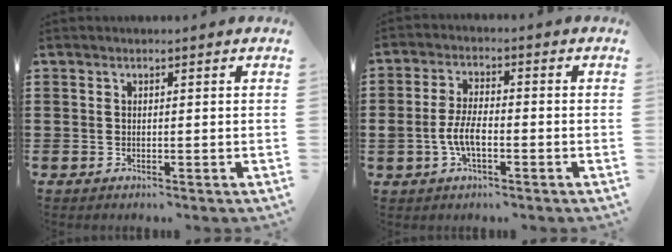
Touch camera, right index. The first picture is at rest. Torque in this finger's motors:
{"motor_torque": [0.25, 0.24, 0.21, 0.12]}